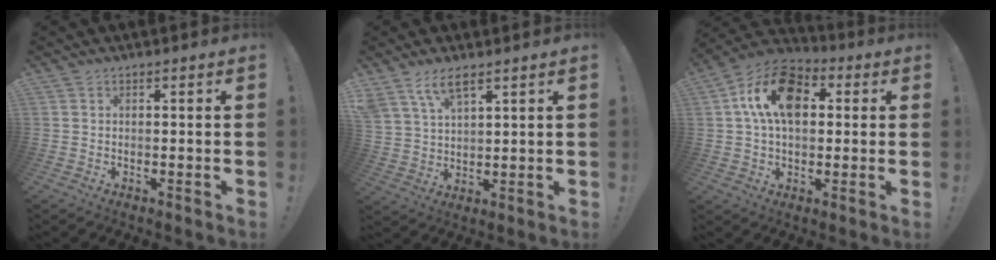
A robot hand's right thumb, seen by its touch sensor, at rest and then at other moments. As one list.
[{"total": 7.6, "force": [5.4, 3.3, 4.2], "torque": [-0.083, -0.017, 0.102]}, {"total": 16.9, "force": [4.5, 10.9, 12.1], "torque": [-0.198, 0.008, 0.081]}]